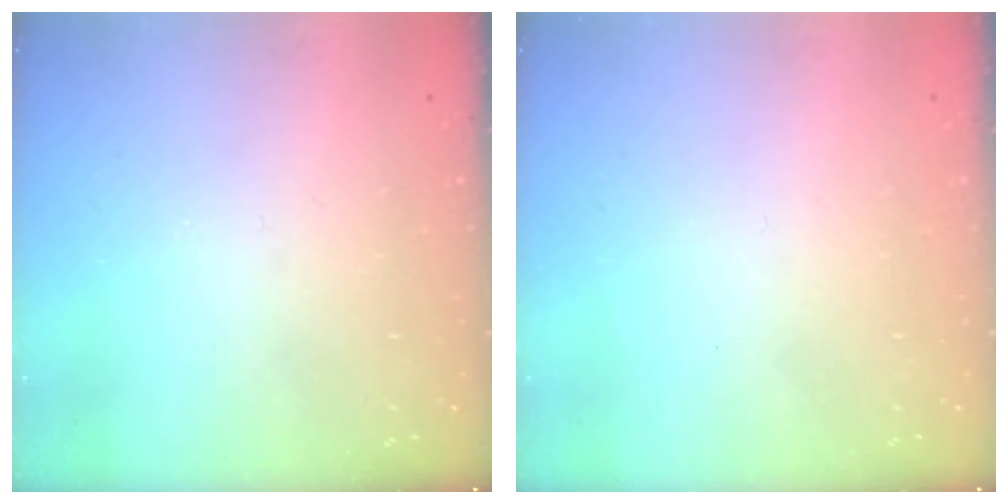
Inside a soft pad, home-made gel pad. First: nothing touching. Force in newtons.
{"total": 1.7, "press": 1.7, "slide": 0.1}